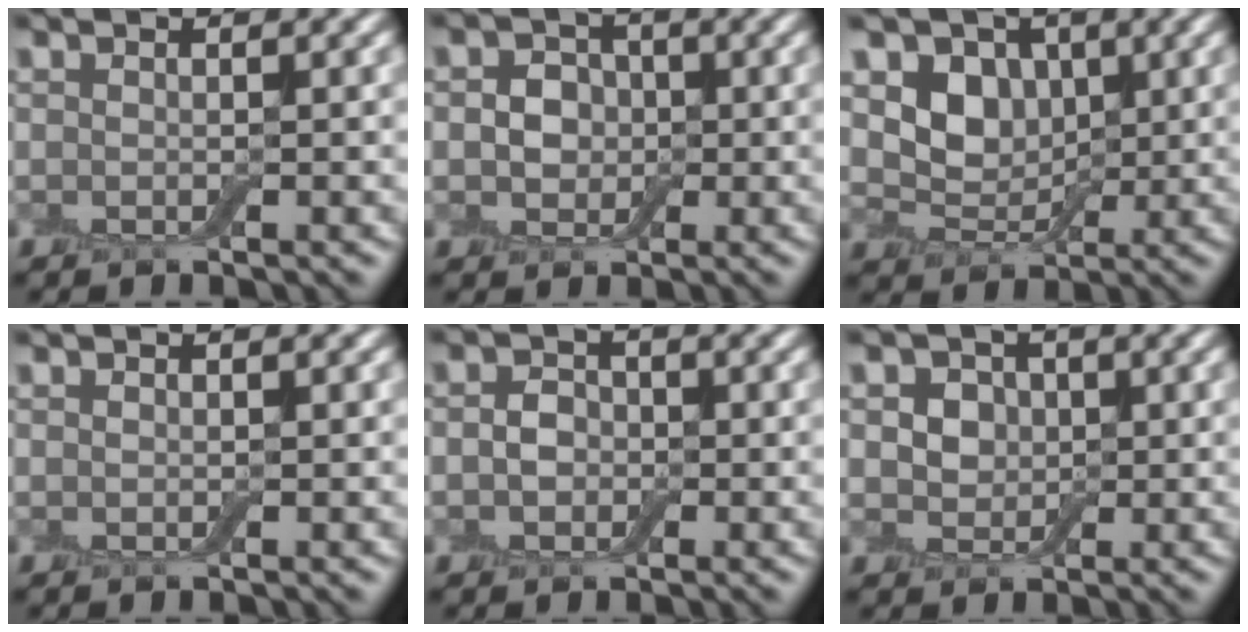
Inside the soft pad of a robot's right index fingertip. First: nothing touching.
{"total": 3.3, "force": [0.0, 2.8, 1.7], "torque": [-0.014, 0.001, -0.014]}
{"total": 4.5, "force": [1.3, 3.6, 2.4], "torque": [-0.044, -0.005, 0.014]}
{"total": 0.0}
{"total": 2.2, "force": [-0.2, 1.8, 1.1], "torque": [-0.013, 0.001, -0.015]}
{"total": 3.8, "force": [1.1, 3.1, 1.9], "torque": [-0.028, 0.010, 0.000]}